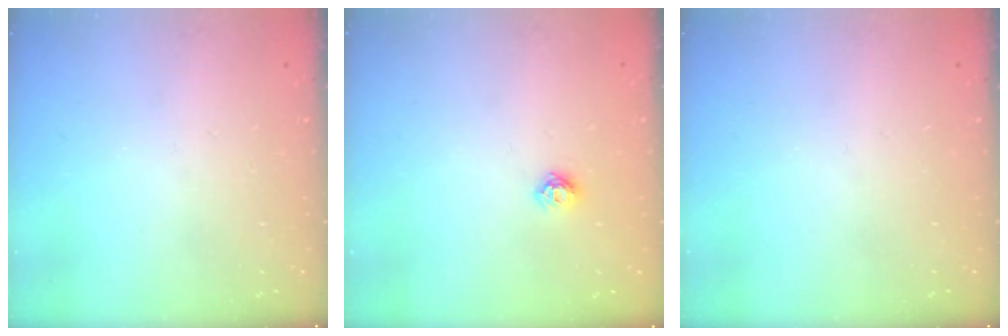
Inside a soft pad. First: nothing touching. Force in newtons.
{"total": 5.8, "press": 5.8, "slide": 0.7}
{"total": 0.0}